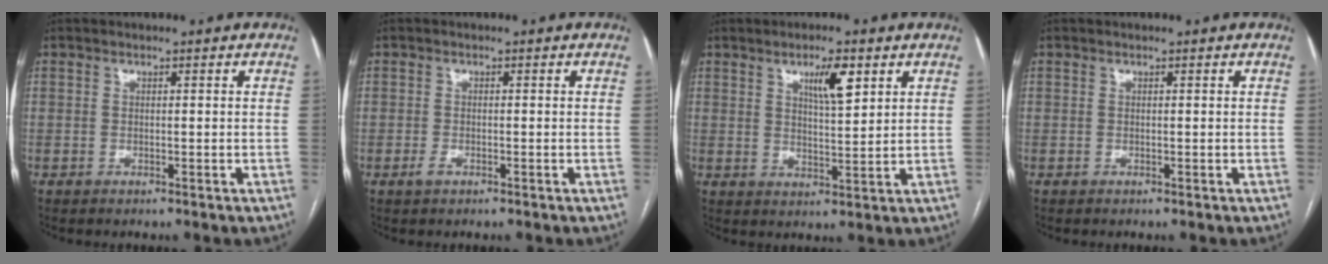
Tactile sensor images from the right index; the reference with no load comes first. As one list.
[{"total": 1.3, "force": [-0.8, 0.6, 0.8], "torque": [-0.016, 0.001, -0.011]}, {"total": 5.7, "force": [3.0, 1.1, 4.7], "torque": [-0.081, 0.000, 0.050]}, {"total": 0.0}]